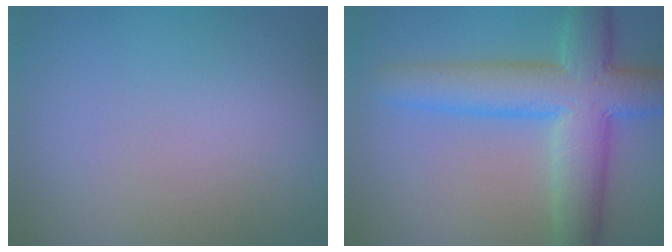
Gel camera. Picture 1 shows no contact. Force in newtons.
{"total": 8.2, "press": 8.2, "slide": 0.2}